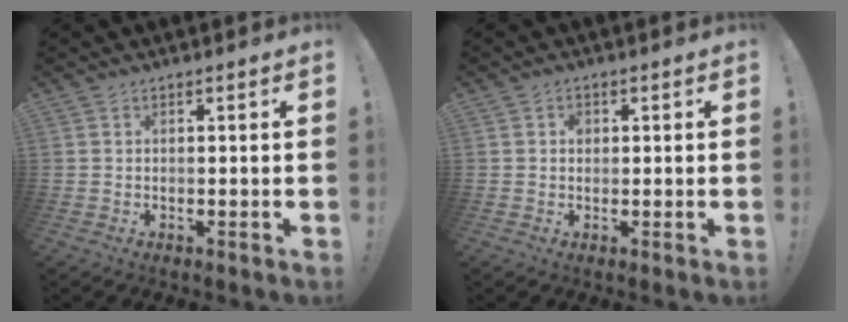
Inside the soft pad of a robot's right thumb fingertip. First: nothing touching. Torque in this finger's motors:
{"motor_torque": [0.01, 0.62, 0.45, -0.06, 0.06]}